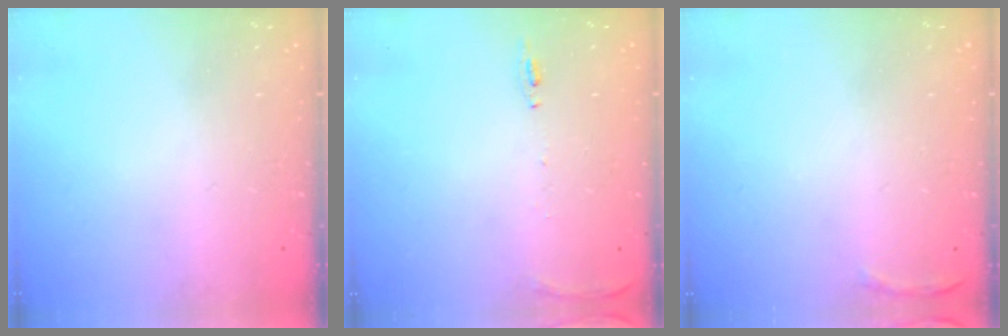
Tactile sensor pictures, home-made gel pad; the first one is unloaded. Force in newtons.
{"total": 6.1, "press": 6.0, "slide": 0.9}
{"total": 5.2, "press": 5.1, "slide": 1.2}